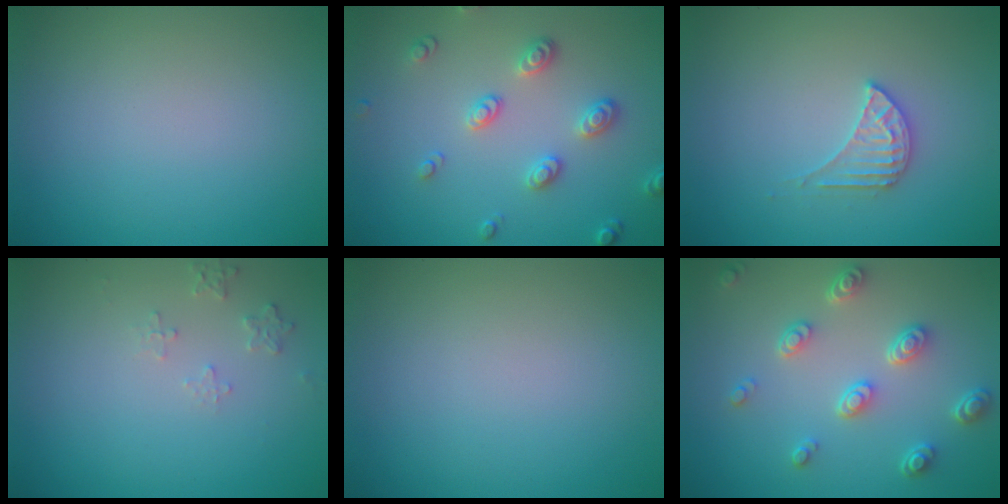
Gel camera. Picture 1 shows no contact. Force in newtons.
{"total": 3.1, "press": 2.7, "slide": 1.4}
{"total": 2.3, "press": 2.3, "slide": 0.3}
{"total": 1.3, "press": 1.3, "slide": 0.2}
{"total": 0.0}
{"total": 4.0, "press": 3.1, "slide": 2.6}